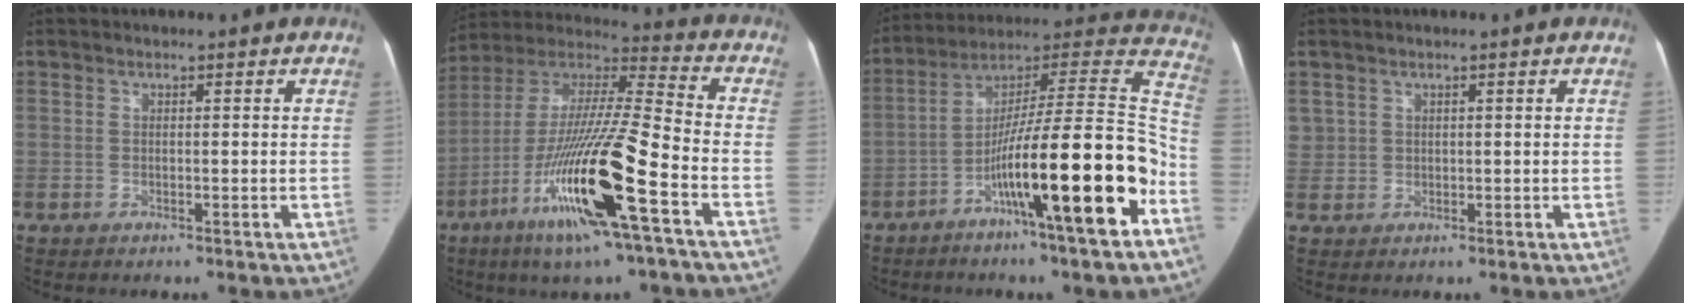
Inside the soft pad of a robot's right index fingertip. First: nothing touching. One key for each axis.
{"total": 21.1, "fx": -8.6, "fy": 0.5, "fz": 19.3, "tx": -0.378, "ty": -0.026, "tz": -0.162}
{"total": 23.0, "fx": -9.3, "fy": 0.3, "fz": 21.1, "tx": -0.290, "ty": 0.001, "tz": -0.155}
{"total": 2.3, "fx": 1.2, "fy": 2.0, "fz": 0.1, "tx": 0.014, "ty": 0.013, "tz": 0.024}